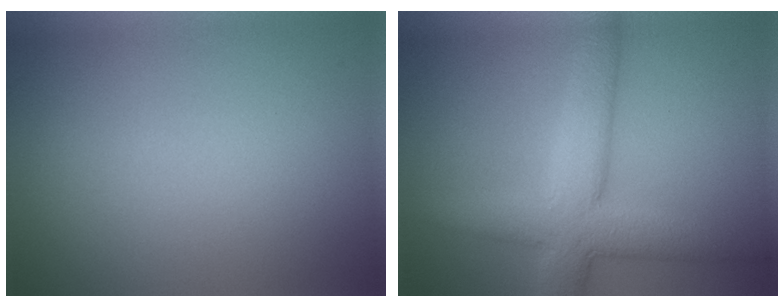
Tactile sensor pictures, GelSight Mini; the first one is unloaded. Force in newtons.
{"total": 7.4, "press": 7.4, "slide": 0.7}